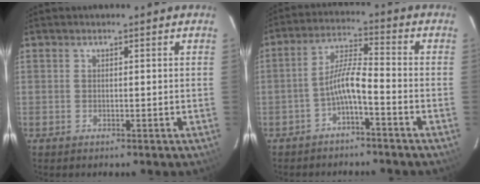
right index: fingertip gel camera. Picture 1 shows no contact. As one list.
[{"total": 6.1, "force": [-3.2, 0.9, 5.1], "torque": [-0.110, 0.017, -0.058]}]